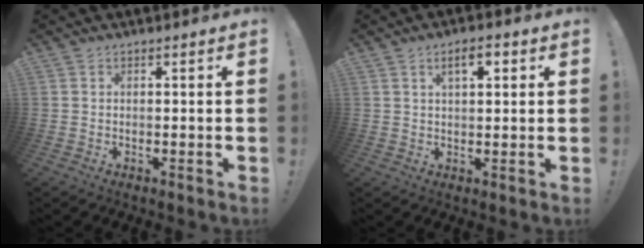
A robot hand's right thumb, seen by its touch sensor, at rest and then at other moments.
{"total": 4.8, "force": [2.2, 1.8, 3.8], "torque": [-0.057, -0.001, 0.032]}